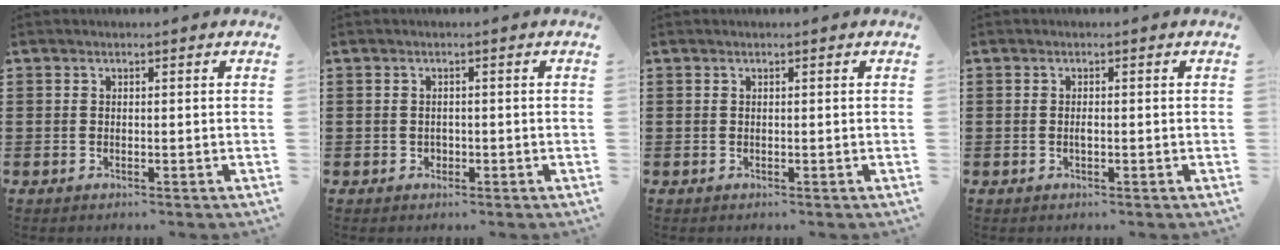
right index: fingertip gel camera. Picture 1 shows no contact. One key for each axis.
{"total": 0.8, "fx": -0.2, "fy": 0.7, "fz": 0.2, "tx": -0.008, "ty": 0.002, "tz": -0.004}
{"total": 0.0}
{"total": 0.9, "fx": -0.2, "fy": 0.3, "fz": 0.8, "tx": -0.015, "ty": -0.002, "tz": -0.003}